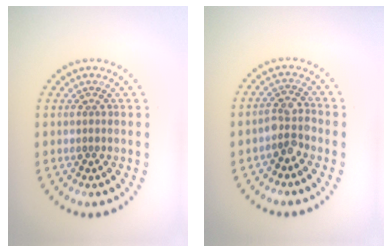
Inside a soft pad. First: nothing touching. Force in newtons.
{"total": 2.4, "press": 2.1, "slide": 1.2}